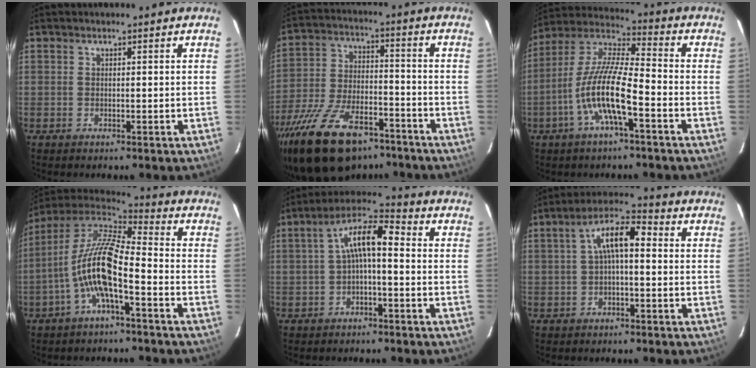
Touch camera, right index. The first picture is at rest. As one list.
[{"total": 21.0, "force": [-14.8, 9.4, 11.5], "torque": [-0.237, -0.021, -0.243]}, {"total": 13.3, "force": [-5.1, 2.4, 12.1], "torque": [-0.242, 0.000, -0.101]}, {"total": 13.5, "force": [-4.6, 3.2, 12.2], "torque": [-0.237, 0.004, -0.094]}, {"total": 7.6, "force": [-0.4, 2.5, 7.2], "torque": [-0.143, 0.026, -0.010]}, {"total": 7.5, "force": [0.5, 2.7, 7.0], "torque": [-0.133, 0.026, 0.007]}]